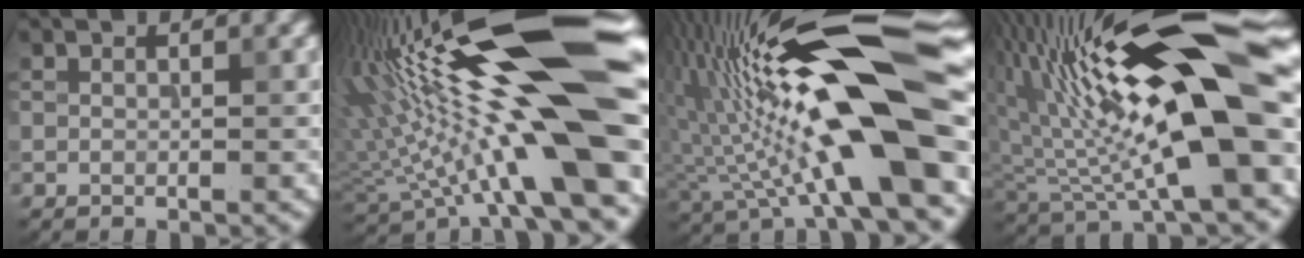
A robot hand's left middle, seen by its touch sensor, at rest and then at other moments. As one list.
[{"total": 20.0, "force": [4.0, 4.5, 19.0], "torque": [-0.308, 0.017, 0.072]}, {"total": 18.1, "force": [2.3, 4.6, 17.4], "torque": [-0.283, 0.019, 0.032]}, {"total": 19.6, "force": [3.9, 5.4, 18.4], "torque": [-0.308, 0.031, 0.064]}]